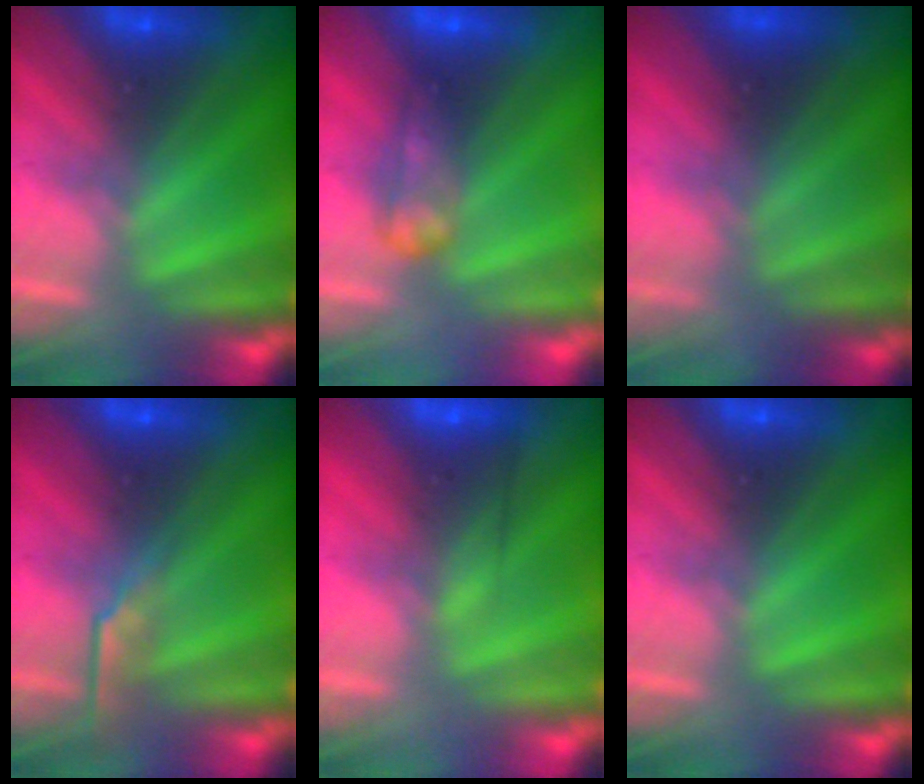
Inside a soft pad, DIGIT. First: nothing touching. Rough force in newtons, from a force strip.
{"total": 4.4}
{"total": 7.5}
{"total": 2.7}
{"total": 3.3}
{"total": 0.0}